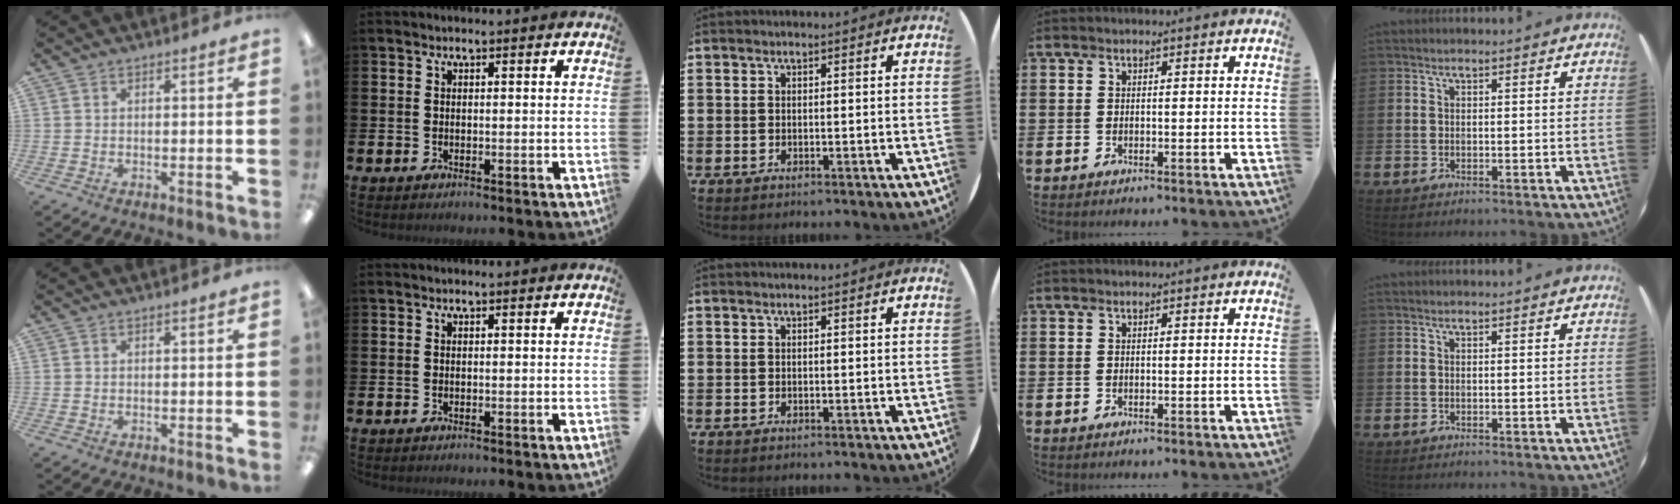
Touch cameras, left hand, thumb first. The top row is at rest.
{}